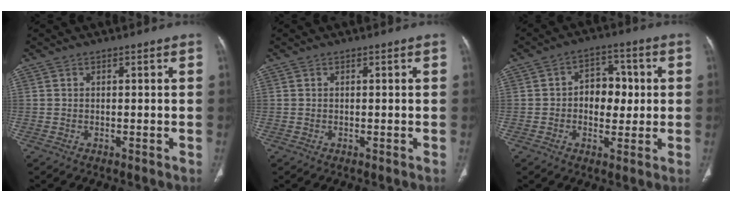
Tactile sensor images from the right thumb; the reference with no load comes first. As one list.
[{"total": 0.0}, {"total": 8.1, "force": [0.3, 5.9, 5.6], "torque": [-0.040, 0.014, 0.002]}]